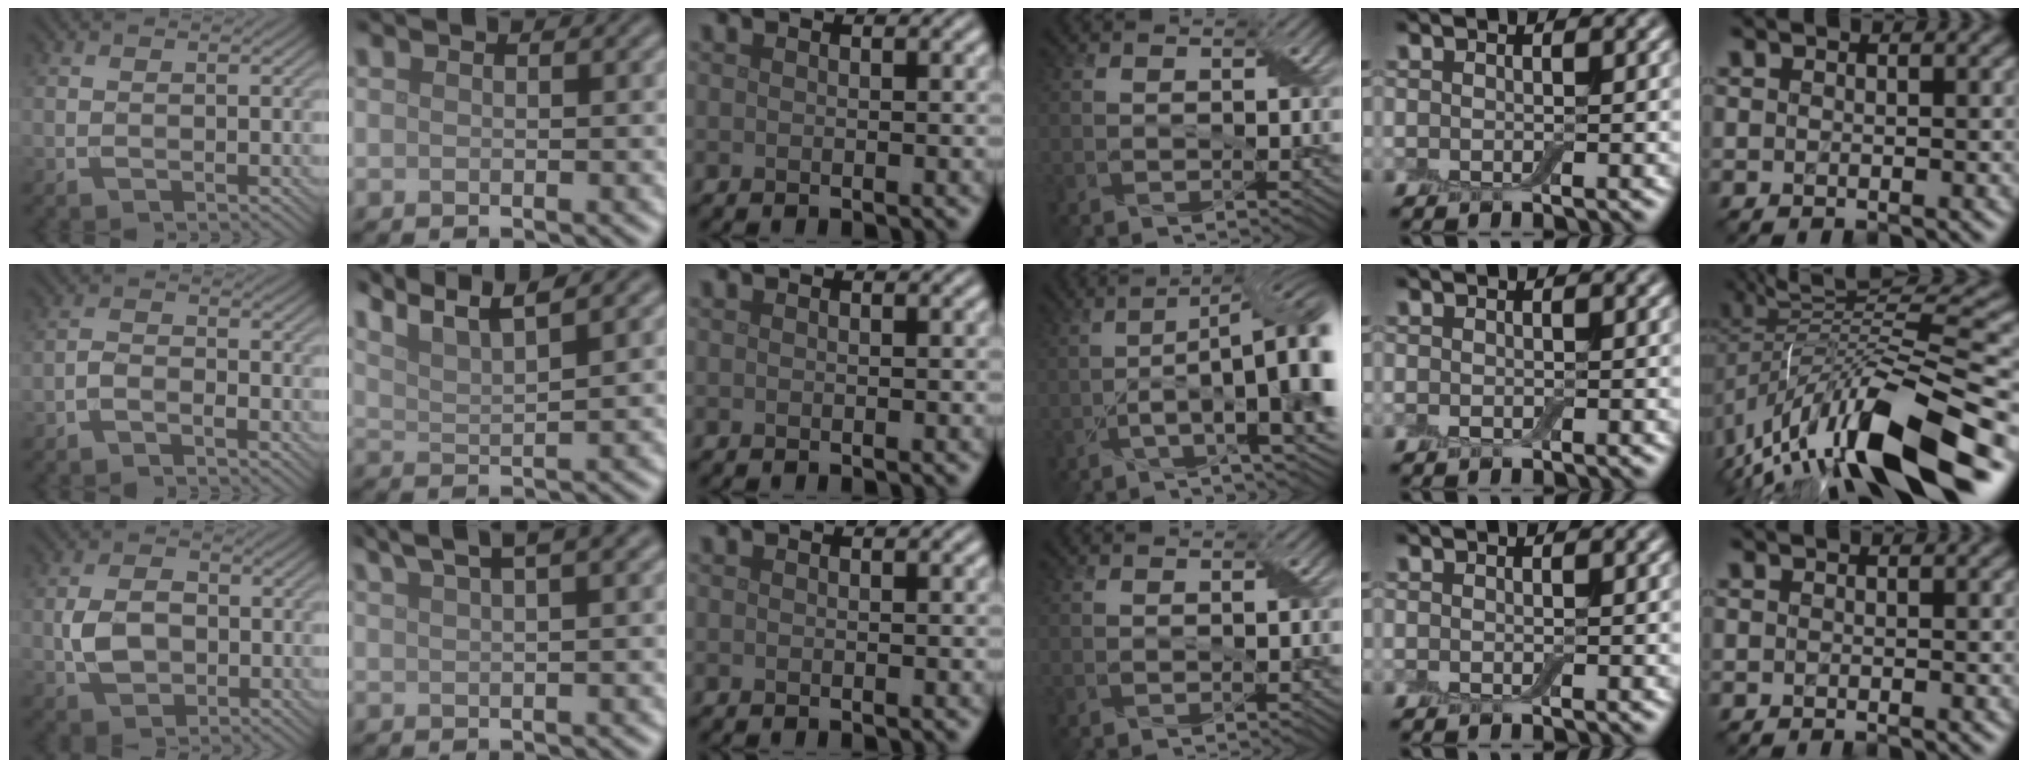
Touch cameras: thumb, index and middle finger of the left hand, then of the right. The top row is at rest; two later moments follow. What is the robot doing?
{"motion": "peel", "object": "aluminum foil"}